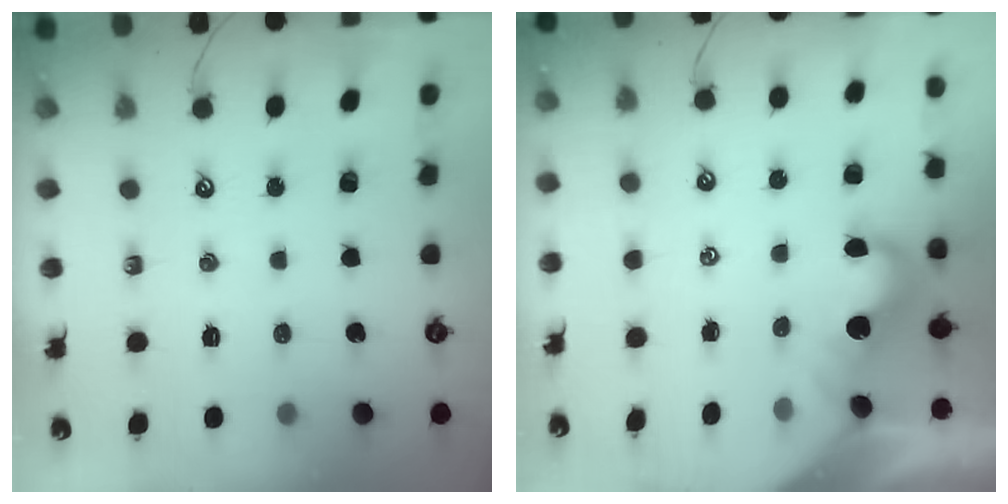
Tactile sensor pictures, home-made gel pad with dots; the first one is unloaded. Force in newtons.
{"total": 1.4, "press": 1.2, "slide": 0.7}